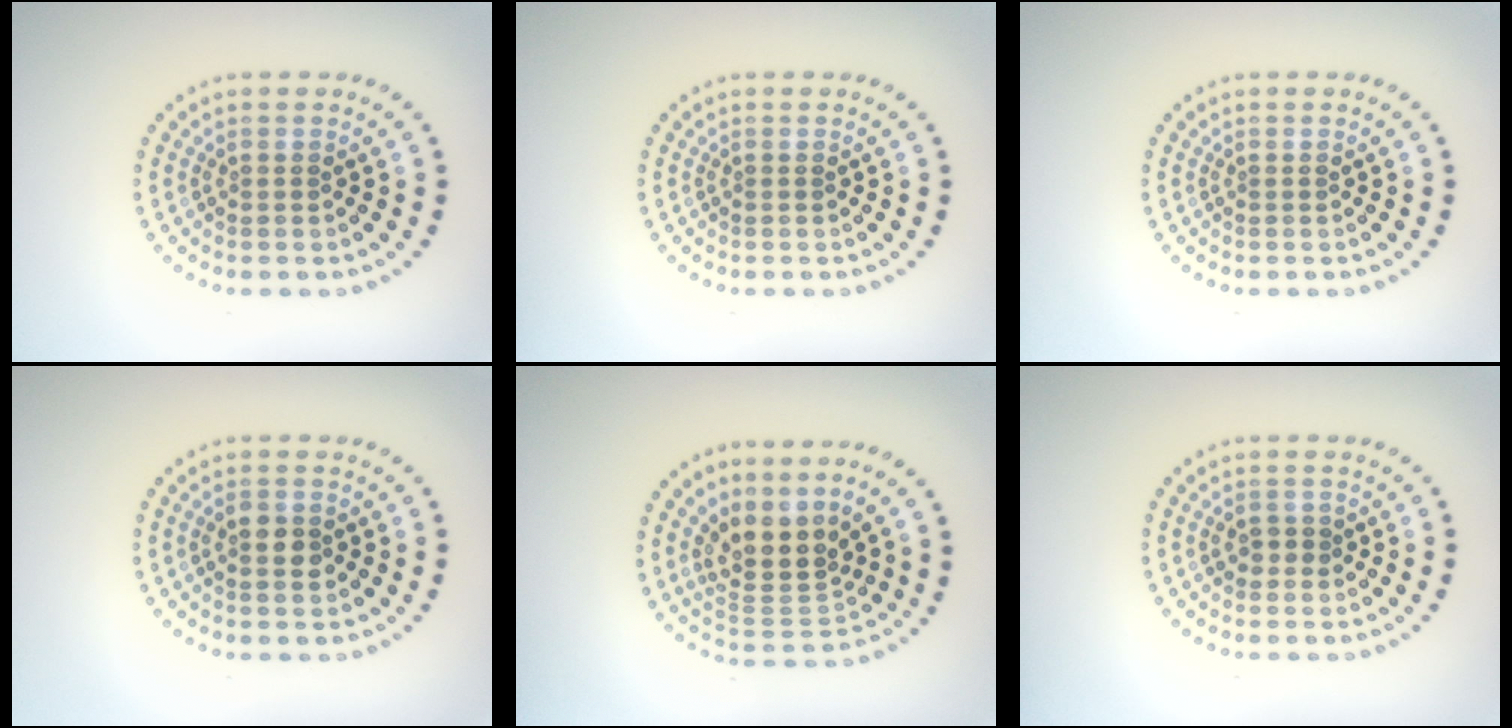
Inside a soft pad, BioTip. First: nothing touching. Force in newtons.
{"total": 0.0}
{"total": 0.0}
{"total": 1.7, "press": 1.7, "slide": 0.2}
{"total": 4.1, "press": 3.2, "slide": 2.5}
{"total": 1.3, "press": 1.2, "slide": 0.5}